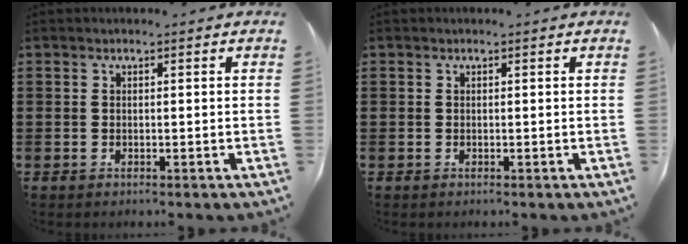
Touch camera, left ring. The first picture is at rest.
{"total": 0.0}